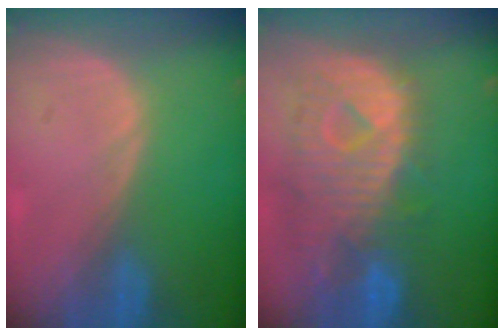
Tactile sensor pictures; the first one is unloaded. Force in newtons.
{"total": 12.0, "press": 10.3, "slide": 6.0}